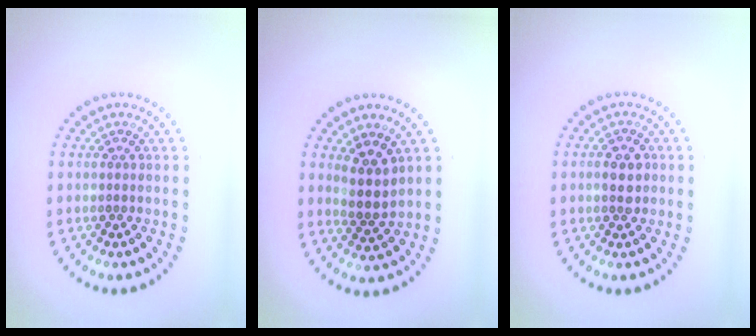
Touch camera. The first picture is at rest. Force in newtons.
{"total": 2.8, "press": 2.4, "slide": 1.5}
{"total": 2.1, "press": 2.1, "slide": 0.3}